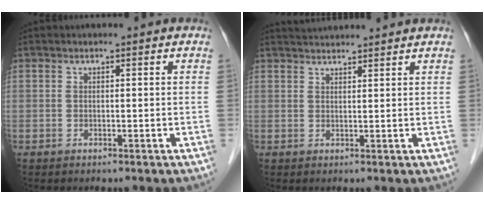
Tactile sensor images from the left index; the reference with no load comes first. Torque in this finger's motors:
{"motor_torque": [-0.40, -0.99, 0.17, 0.09]}